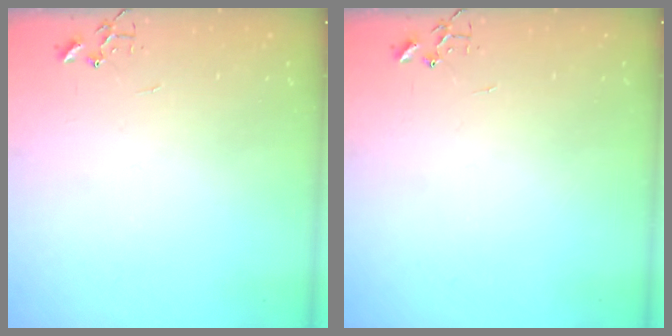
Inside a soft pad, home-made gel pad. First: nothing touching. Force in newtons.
{"total": 0.0}